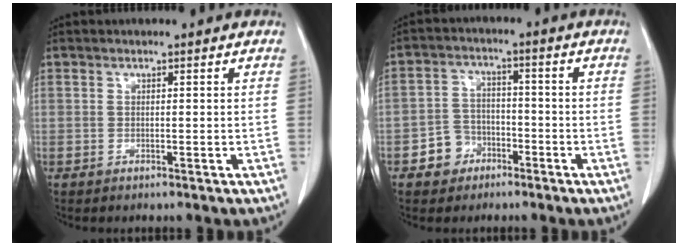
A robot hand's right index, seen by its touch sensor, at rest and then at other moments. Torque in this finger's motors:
{"motor_torque": [0.00, -0.05, -0.06, -0.07]}